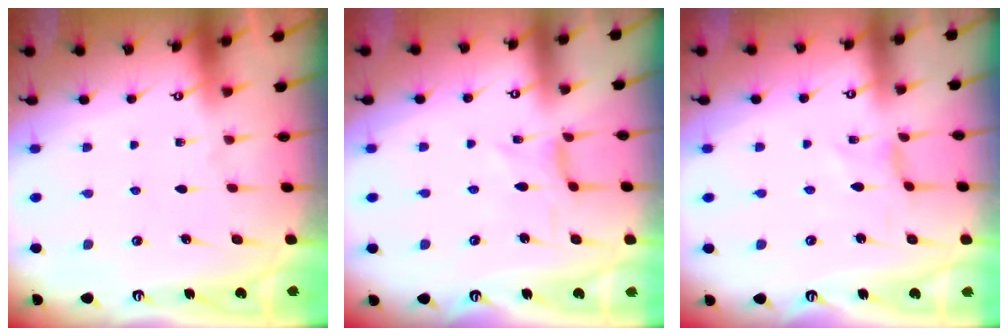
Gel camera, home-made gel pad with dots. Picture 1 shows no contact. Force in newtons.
{"total": 0.0}
{"total": 0.0}